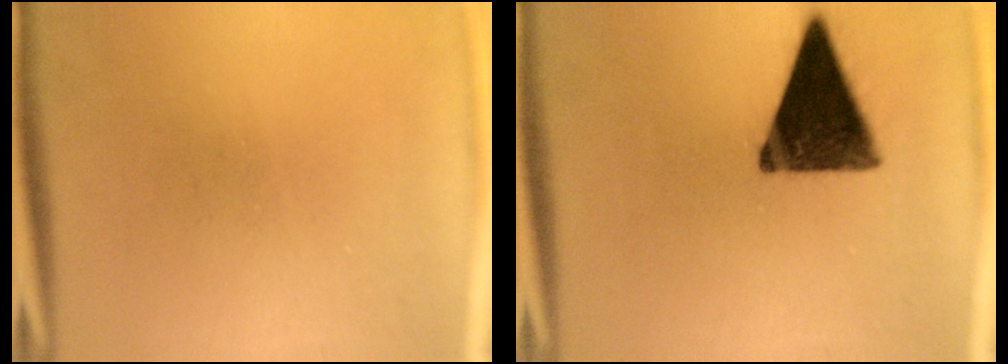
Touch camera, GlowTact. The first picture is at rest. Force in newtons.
{"total": 14.8}